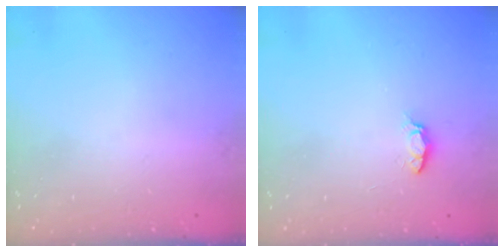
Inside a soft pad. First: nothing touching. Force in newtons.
{"total": 3.3, "press": 3.3, "slide": 0.4}